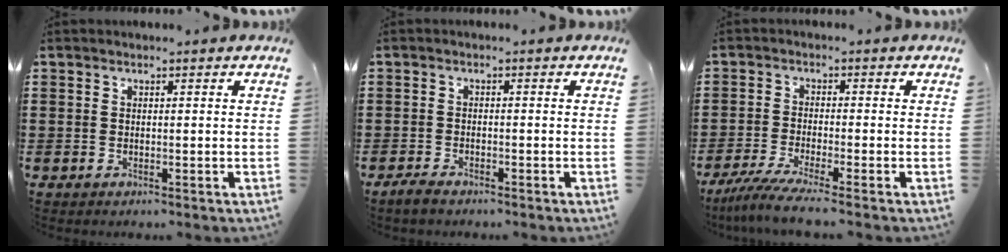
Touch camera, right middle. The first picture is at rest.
{"total": 1.6, "force": [-1.3, 0.4, 0.8], "torque": [-0.023, -0.001, -0.028]}
{"total": 4.5, "force": [-3.7, -0.5, 2.6], "torque": [-0.065, -0.024, -0.073]}